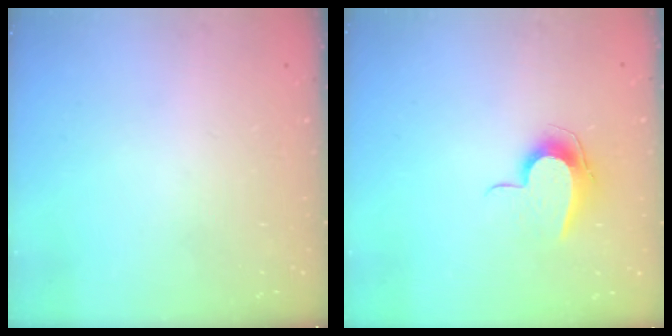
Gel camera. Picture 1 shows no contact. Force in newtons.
{"total": 9.2, "press": 9.2, "slide": 0.8}